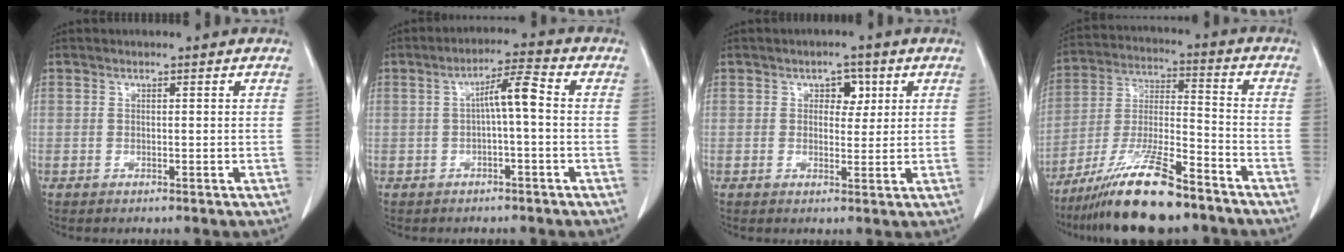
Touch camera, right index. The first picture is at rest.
{"total": 5.0, "force": [-0.1, 0.4, 5.0], "torque": [-0.082, 0.019, -0.002]}
{"total": 3.3, "force": [1.2, 2.1, 2.2], "torque": [-0.024, 0.006, 0.016]}
{"total": 15.5, "force": [-11.8, 2.1, 9.9], "torque": [-0.200, -0.020, -0.213]}